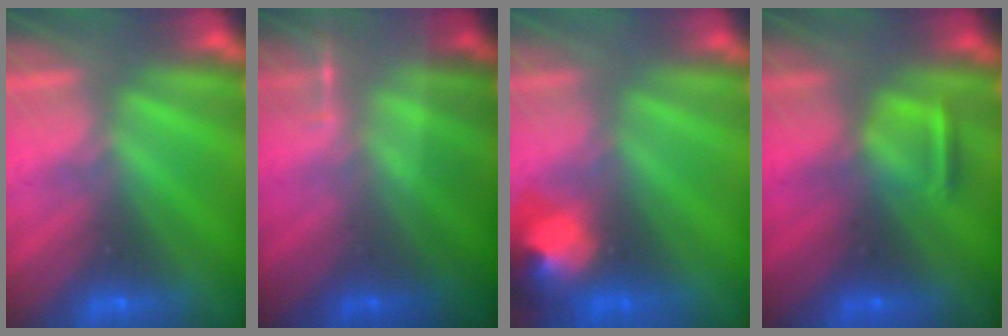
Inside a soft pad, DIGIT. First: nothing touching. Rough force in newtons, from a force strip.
{"total": 1.8}
{"total": 5.9}
{"total": 2.9}